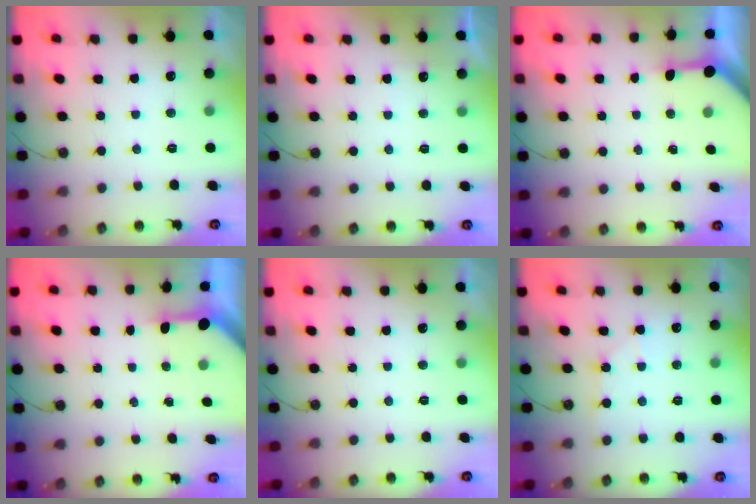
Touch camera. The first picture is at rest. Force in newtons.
{"total": 2.8, "press": 2.8, "slide": 0.5}
{"total": 3.6, "press": 3.6, "slide": 0.3}
{"total": 3.0, "press": 3.0, "slide": 0.2}
{"total": 0.0}
{"total": 4.9, "press": 4.9, "slide": 0.7}